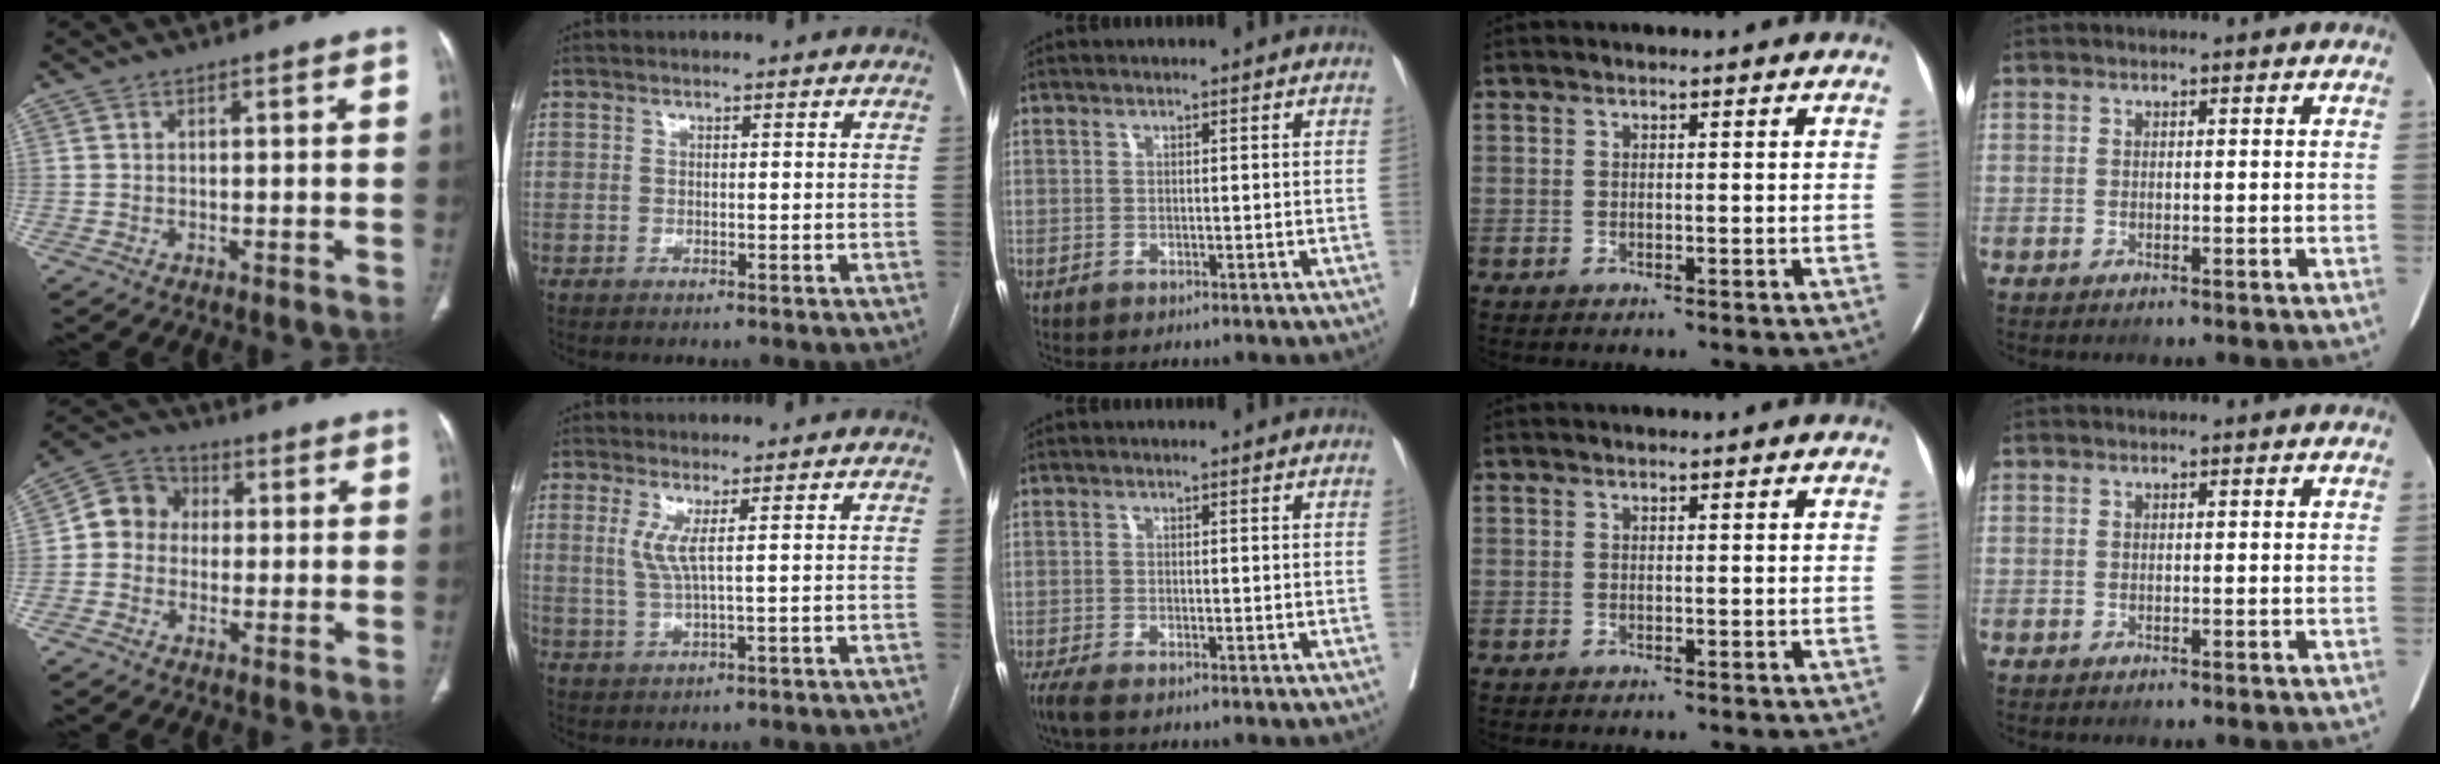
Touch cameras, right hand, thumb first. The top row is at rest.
{"thumb": {"total": 8.3, "force": [0.1, 7.5, 3.7], "torque": [-0.039, 0.028, -0.016]}, "index": {"total": 3.4, "force": [1.1, -0.3, 3.2], "torque": [-0.073, -0.001, 0.027]}, "middle": {"total": 2.8, "force": [-2.2, 0.4, 1.7], "torque": [-0.036, -0.012, -0.041]}}